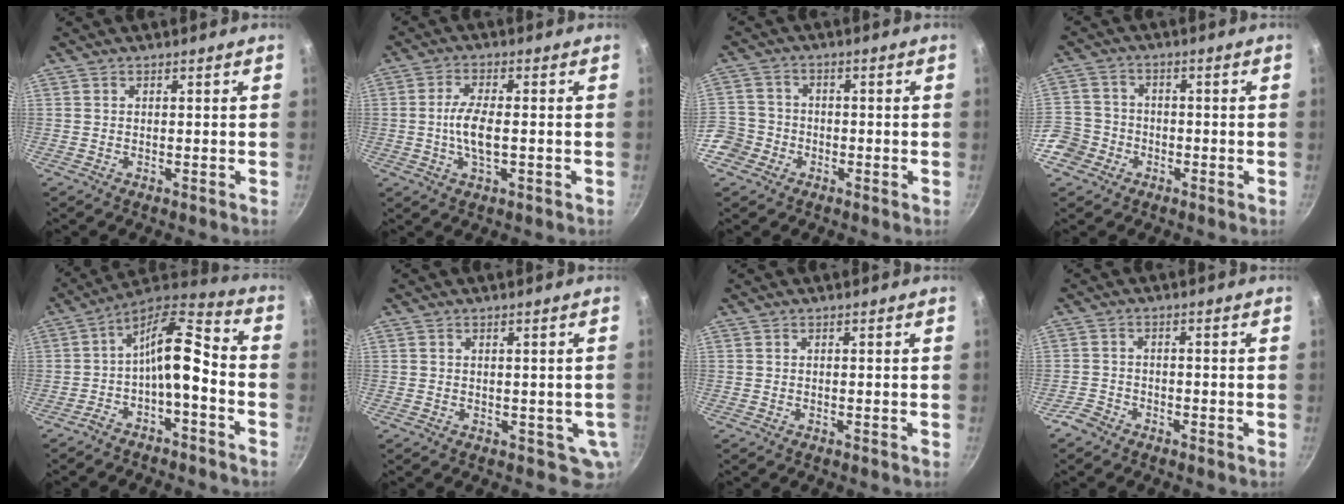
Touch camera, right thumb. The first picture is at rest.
{"total": 6.5, "force": [-0.7, 2.5, 6.0], "torque": [-0.119, 0.007, -0.018]}
{"total": 7.8, "force": [-3.1, 6.8, 2.3], "torque": [-0.037, 0.038, -0.062]}
{"total": 9.2, "force": [-3.9, 7.9, 2.7], "torque": [-0.038, 0.044, -0.078]}
{"total": 12.3, "force": [-3.7, 4.8, 10.7], "torque": [-0.190, 0.061, -0.069]}
{"total": 3.7, "force": [0.1, 2.9, 2.3], "torque": [-0.023, -0.006, 0.005]}
{"total": 0.0}
{"total": 2.9, "force": [-2.3, 1.6, 0.6], "torque": [-0.013, 0.023, -0.044]}